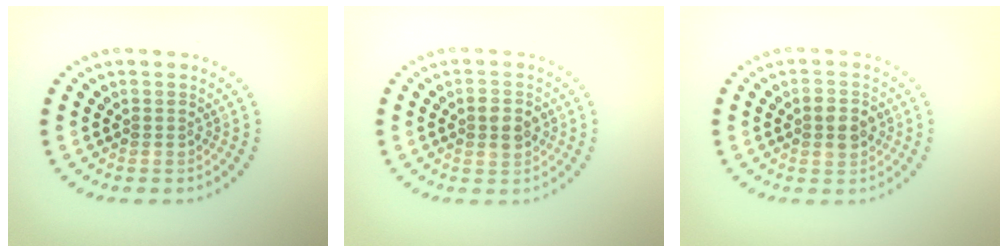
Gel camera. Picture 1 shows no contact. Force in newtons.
{"total": 2.8, "press": 2.8, "slide": 0.1}
{"total": 2.7, "press": 2.7, "slide": 0.0}